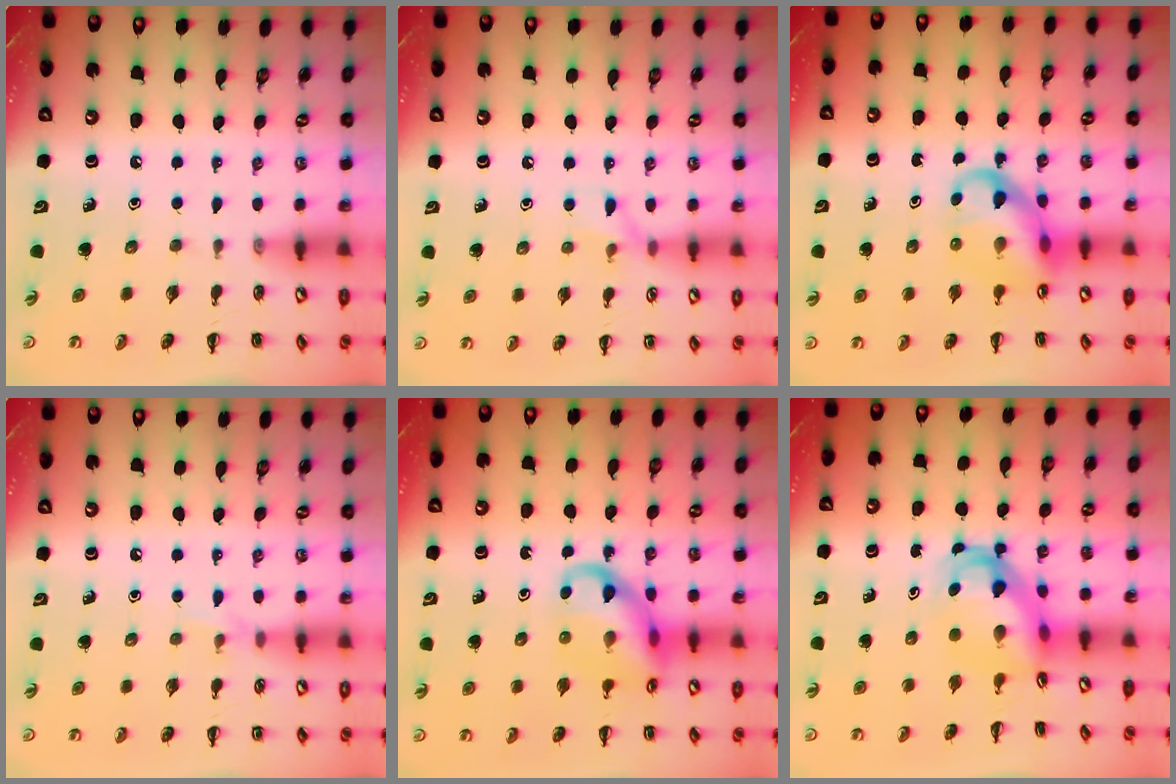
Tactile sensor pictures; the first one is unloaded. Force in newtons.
{"total": 6.1, "press": 5.7, "slide": 2.2}
{"total": 10.6, "press": 10.1, "slide": 3.2}
{"total": 4.8, "press": 4.6, "slide": 1.3}
{"total": 13.5, "press": 13.3, "slide": 1.9}
{"total": 4.3, "press": 4.1, "slide": 1.1}